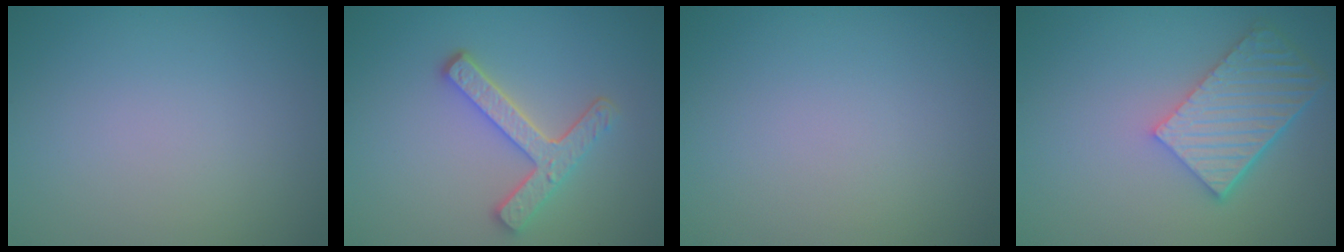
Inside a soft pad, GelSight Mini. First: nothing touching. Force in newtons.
{"total": 3.7, "press": 3.1, "slide": 2.0}
{"total": 0.0}
{"total": 5.9, "press": 4.3, "slide": 4.0}